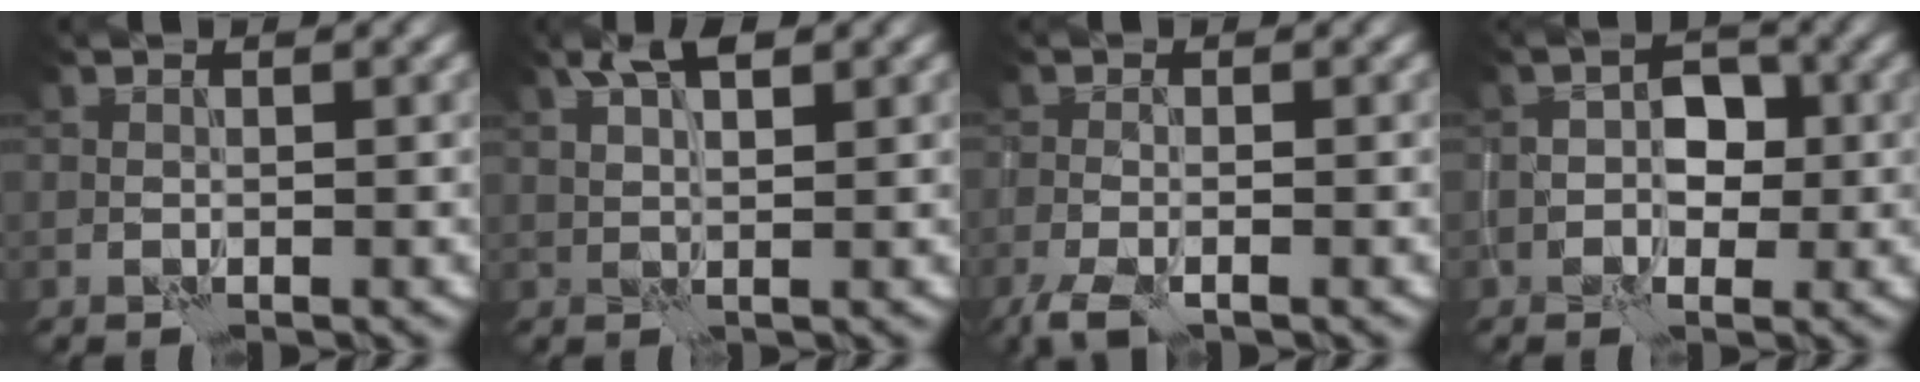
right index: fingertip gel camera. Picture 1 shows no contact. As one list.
[{"total": 3.0, "force": [2.4, 0.3, 1.7], "torque": [-0.035, 0.004, 0.048]}, {"total": 2.3, "force": [-1.7, 0.3, 1.5], "torque": [-0.032, -0.006, -0.037]}, {"total": 2.5, "force": [-0.2, 1.6, 1.9], "torque": [-0.021, 0.006, -0.005]}]